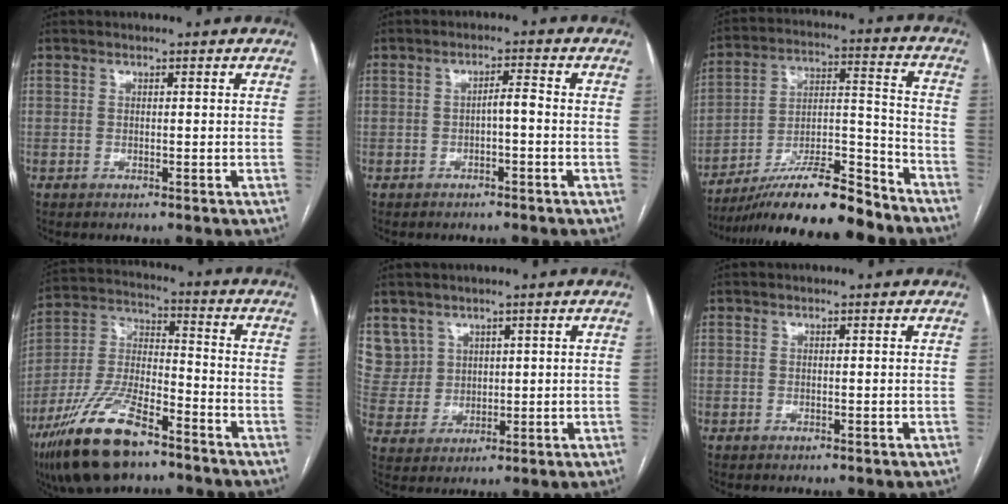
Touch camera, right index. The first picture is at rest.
{"total": 2.2, "force": [-0.7, 0.4, 2.1], "torque": [-0.032, 0.006, -0.012]}
{"total": 18.2, "force": [-15.4, 1.6, 9.5], "torque": [-0.166, 0.006, -0.268]}
{"total": 16.9, "force": [-11.2, 5.3, 11.6], "torque": [-0.251, -0.009, -0.207]}
{"total": 7.6, "force": [4.3, 6.2, 0.1], "torque": [-0.008, 0.018, 0.104]}
{"total": 0.0}